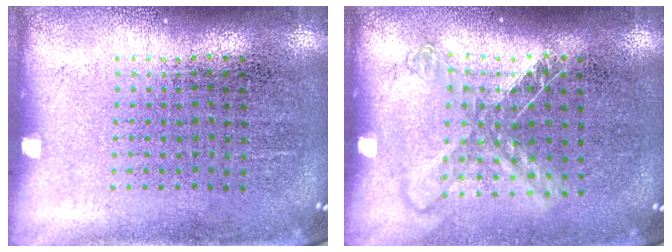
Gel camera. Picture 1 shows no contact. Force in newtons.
{"total": 1.3, "press": 1.1, "slide": 0.7}